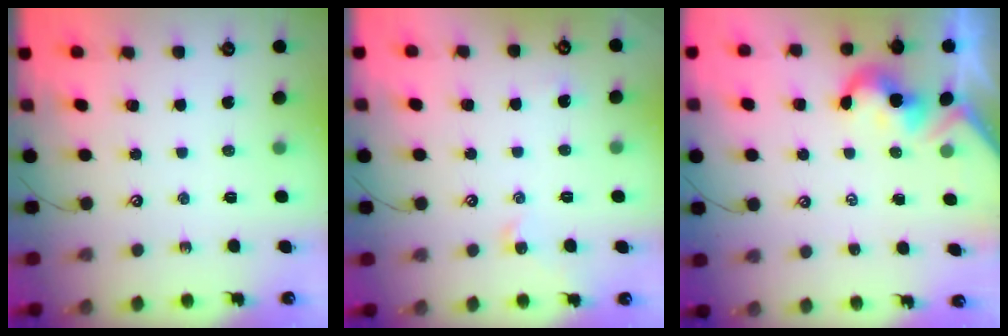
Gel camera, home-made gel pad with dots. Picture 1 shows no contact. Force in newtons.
{"total": 1.1, "press": 1.0, "slide": 0.4}
{"total": 2.1, "press": 2.1, "slide": 0.3}